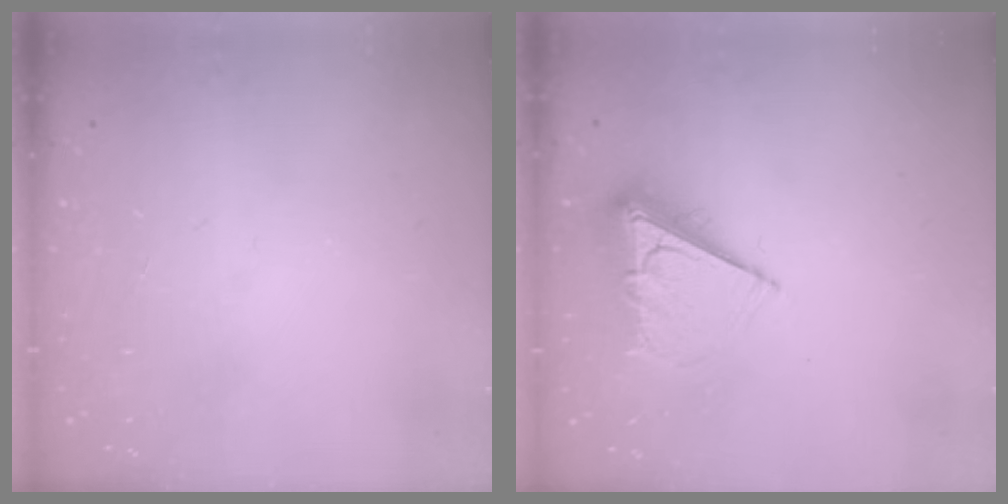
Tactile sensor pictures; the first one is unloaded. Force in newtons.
{"total": 8.3, "press": 8.3, "slide": 0.2}